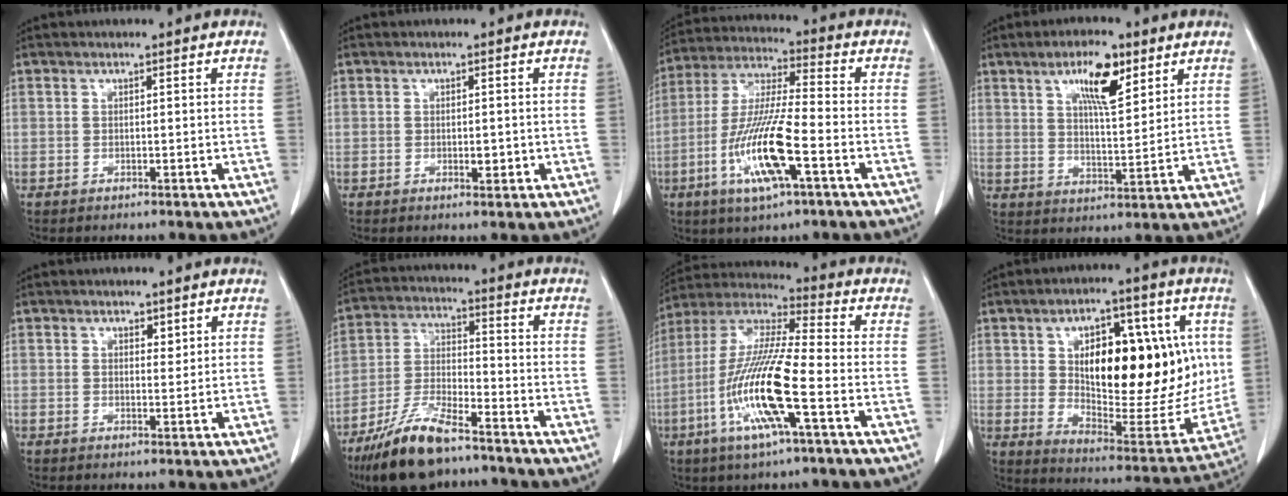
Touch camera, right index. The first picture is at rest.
{"total": 1.6, "force": [-0.3, 0.7, 1.5], "torque": [-0.022, -0.001, -0.002]}
{"total": 14.3, "force": [-5.1, 1.5, 13.2], "torque": [-0.272, -0.012, -0.095]}
{"total": 9.0, "force": [4.9, 2.4, 7.1], "torque": [-0.125, 0.002, 0.084]}
{"total": 1.4, "force": [1.0, 0.8, 0.6], "torque": [-0.006, -0.005, 0.014]}
{"total": 13.0, "force": [-9.6, 3.1, 8.2], "torque": [-0.167, -0.017, -0.176]}
{"total": 15.9, "force": [-5.0, 1.1, 15.1], "torque": [-0.314, -0.011, -0.101]}
{"total": 23.8, "force": [4.2, 10.1, 21.1], "torque": [-0.323, 0.003, 0.075]}